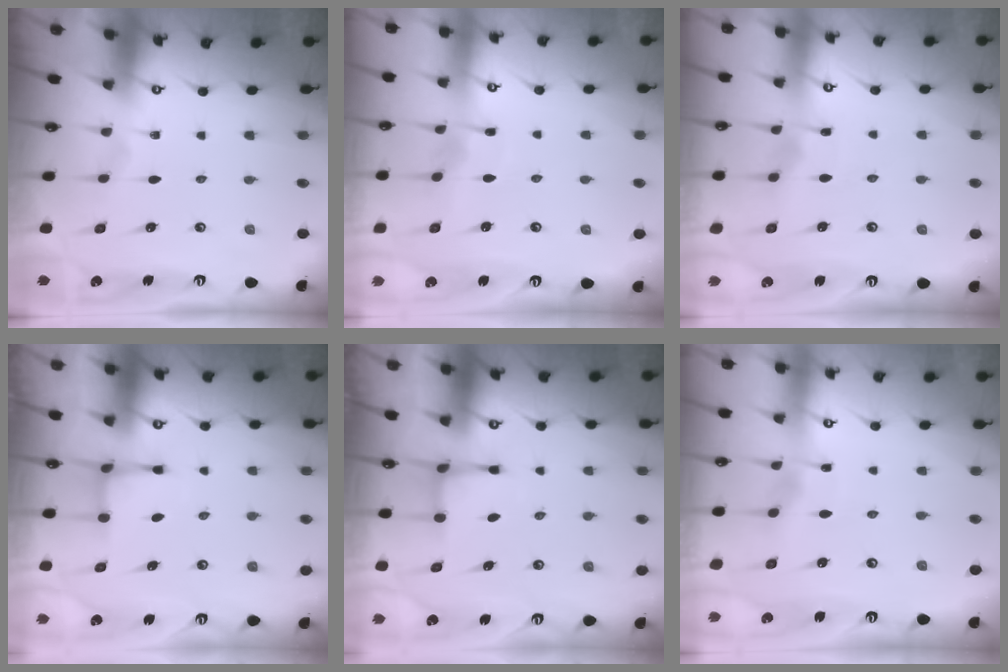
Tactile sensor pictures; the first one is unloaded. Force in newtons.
{"total": 2.8, "press": 2.8, "slide": 0.3}
{"total": 2.9, "press": 2.9, "slide": 0.4}
{"total": 3.3, "press": 3.3, "slide": 0.3}
{"total": 3.3, "press": 3.3, "slide": 0.3}
{"total": 3.0, "press": 3.0, "slide": 0.2}